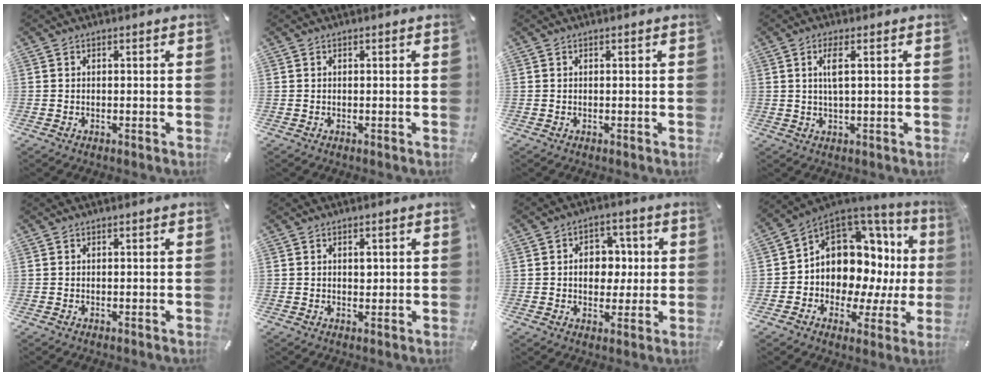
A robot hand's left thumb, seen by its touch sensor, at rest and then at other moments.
{"total": 0.0}
{"total": 0.0}
{"total": 3.9, "force": [0.9, 0.8, 3.7], "torque": [-0.083, 0.000, 0.009]}
{"total": 0.0}
{"total": 1.6, "force": [0.4, 1.2, 1.1], "torque": [-0.007, -0.003, 0.002]}
{"total": 8.3, "force": [0.3, 6.7, 4.9], "torque": [-0.064, 0.005, 0.003]}
{"total": 10.9, "force": [3.2, 8.8, 5.5], "torque": [-0.084, -0.060, 0.060]}